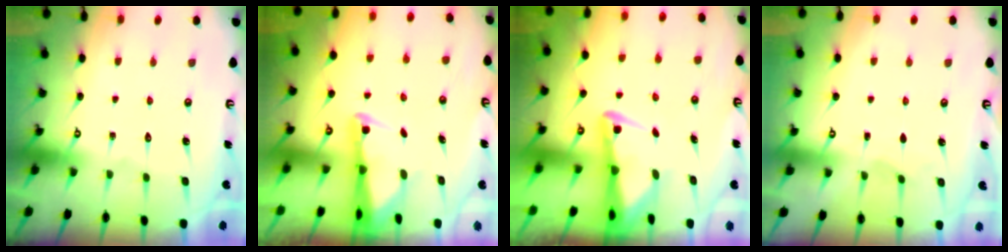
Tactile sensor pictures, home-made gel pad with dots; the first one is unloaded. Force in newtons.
{"total": 2.6, "press": 2.6, "slide": 0.5}
{"total": 2.8, "press": 2.7, "slide": 0.6}
{"total": 2.3, "press": 2.3, "slide": 0.4}